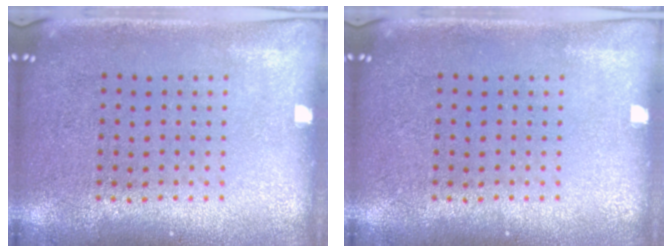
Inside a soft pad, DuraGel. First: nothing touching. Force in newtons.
{"total": 0.0}